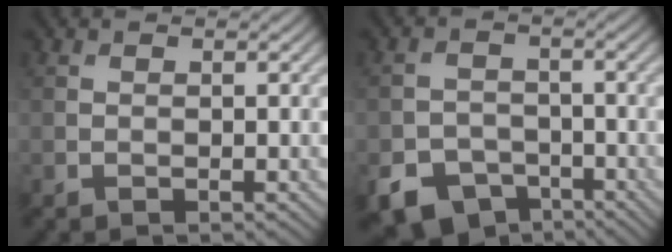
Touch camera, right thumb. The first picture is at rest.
{"total": 7.8, "force": [-5.5, 4.9, 2.5], "torque": [-0.042, -0.018, -0.090]}